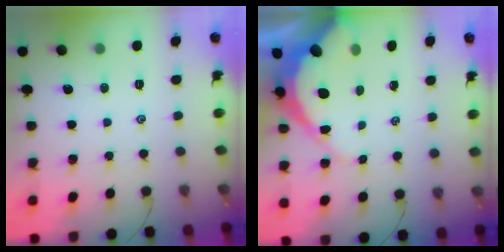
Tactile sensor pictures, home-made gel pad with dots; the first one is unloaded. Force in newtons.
{"total": 12.2, "press": 12.1, "slide": 1.6}